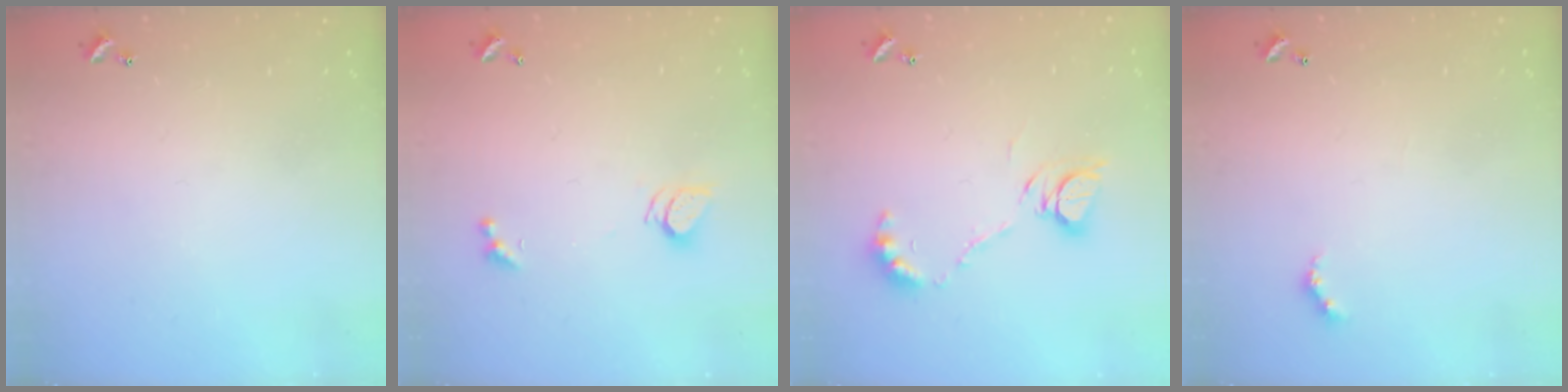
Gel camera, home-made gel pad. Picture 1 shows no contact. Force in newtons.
{"total": 2.3, "press": 2.3, "slide": 0.2}
{"total": 9.7, "press": 9.6, "slide": 0.9}
{"total": 3.4, "press": 3.3, "slide": 0.6}